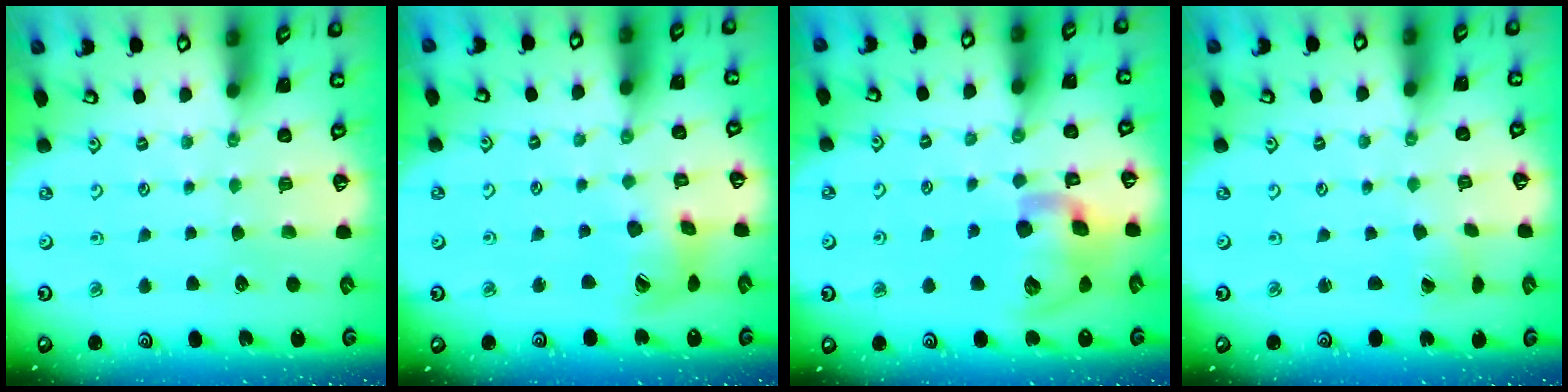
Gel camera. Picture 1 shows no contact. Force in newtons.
{"total": 11.9, "press": 11.8, "slide": 1.5}
{"total": 17.3, "press": 17.0, "slide": 2.8}
{"total": 0.6, "press": 0.5, "slide": 0.2}